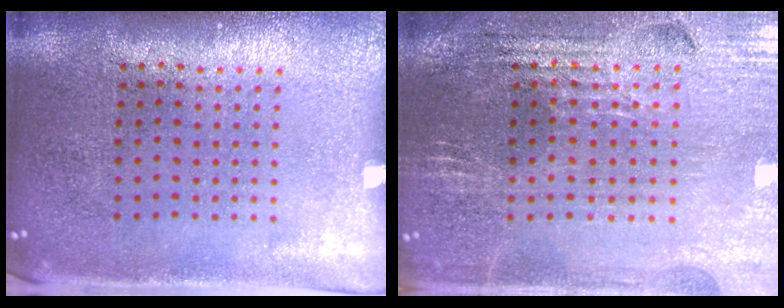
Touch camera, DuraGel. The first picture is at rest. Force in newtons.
{"total": 2.7, "press": 2.7, "slide": 0.5}